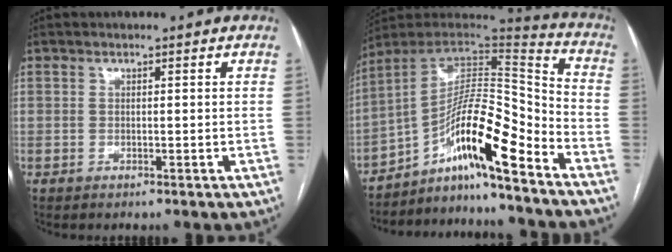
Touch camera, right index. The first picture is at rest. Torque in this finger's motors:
{"motor_torque": [1.08, -1.06, 0.25, 0.04]}